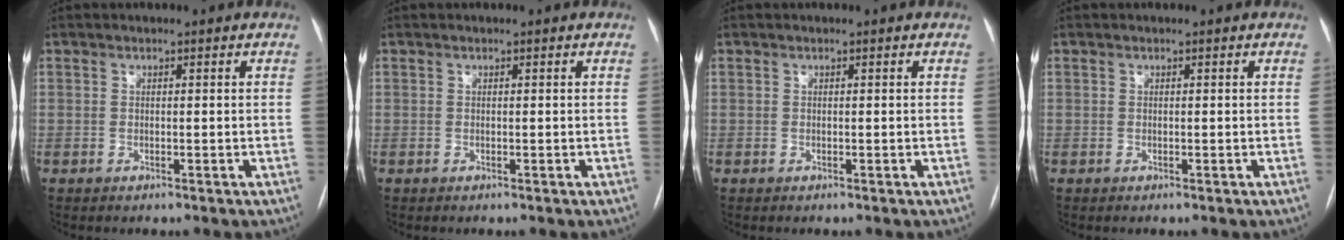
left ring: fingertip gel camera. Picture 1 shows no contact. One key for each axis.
{"total": 0.0}
{"total": 0.0}
{"total": 0.0}